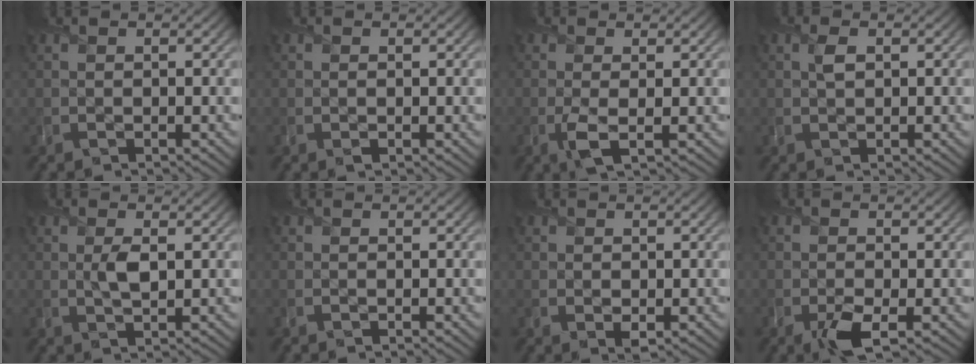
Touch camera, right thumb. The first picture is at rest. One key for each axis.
{"total": 0.7, "fx": -0.1, "fy": 0.4, "fz": 0.5, "tx": -0.009, "ty": -0.005, "tz": -0.002}
{"total": 2.4, "fx": -0.3, "fy": 0.8, "fz": 2.3, "tx": -0.054, "ty": -0.008, "tz": -0.010}
{"total": 1.6, "fx": 0.4, "fy": 1.0, "fz": 1.2, "tx": -0.029, "ty": -0.002, "tz": 0.007}
{"total": 2.6, "fx": 0.5, "fy": 1.1, "fz": 2.3, "tx": -0.051, "ty": -0.004, "tz": 0.007}
{"total": 0.0}
{"total": 1.4, "fx": 0.0, "fy": 1.0, "fz": 1.0, "tx": -0.020, "ty": -0.007, "tz": 0.003}
{"total": 3.1, "fx": -1.4, "fy": 1.5, "fz": 2.4, "tx": -0.046, "ty": -0.010, "tz": -0.027}